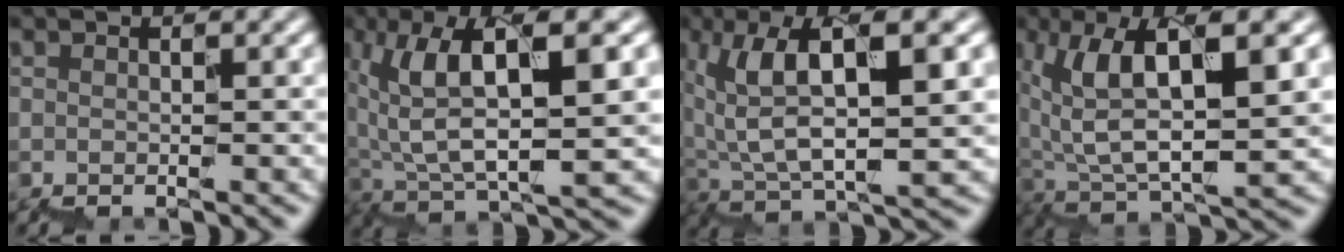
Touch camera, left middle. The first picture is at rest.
{"total": 8.1, "force": [2.7, 2.3, 7.3], "torque": [-0.134, 0.018, 0.053]}
{"total": 7.4, "force": [2.8, 2.1, 6.5], "torque": [-0.125, 0.014, 0.056]}
{"total": 8.2, "force": [3.2, 2.5, 7.1], "torque": [-0.137, 0.014, 0.063]}